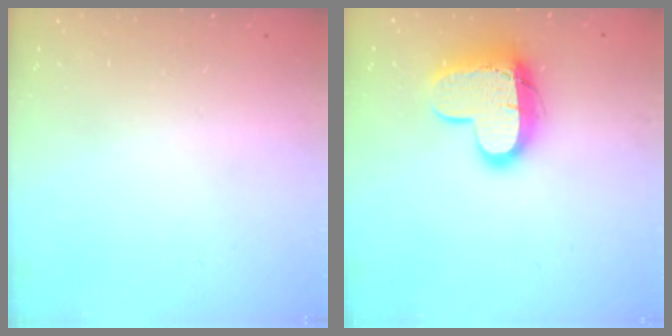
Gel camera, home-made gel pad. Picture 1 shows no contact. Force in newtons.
{"total": 14.4, "press": 14.4, "slide": 1.0}